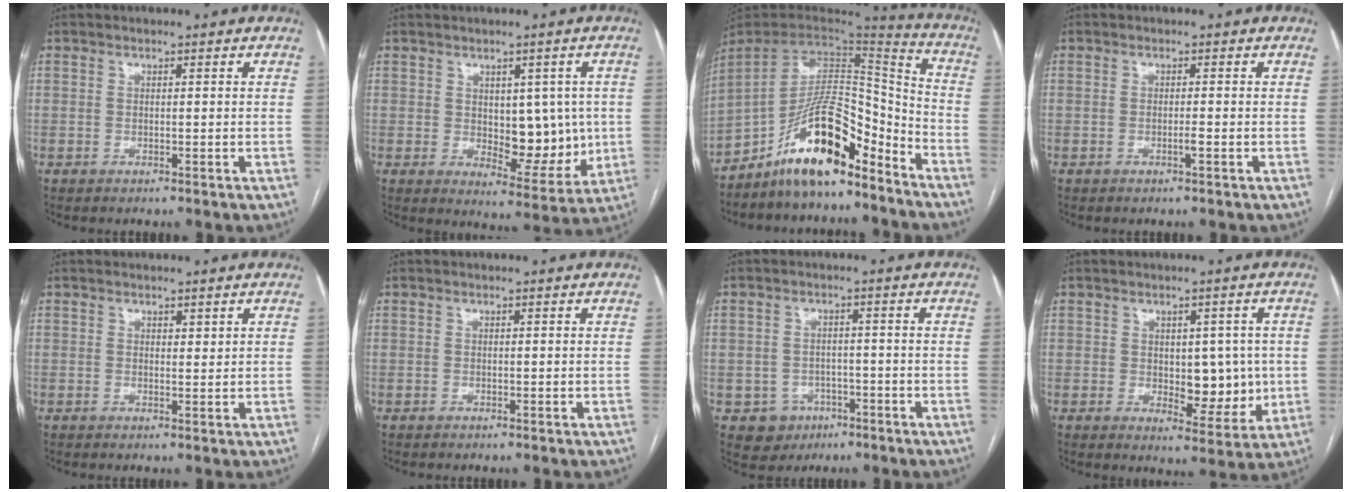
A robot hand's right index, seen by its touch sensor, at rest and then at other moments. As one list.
[{"total": 9.0, "force": [0.3, 4.9, 7.5], "torque": [-0.085, 0.000, 0.022]}, {"total": 15.7, "force": [-11.5, 4.2, 9.7], "torque": [-0.160, 0.032, -0.200]}, {"total": 0.9, "force": [-0.4, -0.1, 0.8], "torque": [-0.020, -0.001, -0.006]}, {"total": 1.0, "force": [0.8, 0.5, 0.5], "torque": [-0.004, -0.004, 0.010]}, {"total": 0.0}, {"total": 4.8, "force": [-2.2, 4.2, 0.6], "torque": [-0.002, 0.012, -0.025]}, {"total": 7.5, "force": [0.1, 4.1, 6.2], "torque": [-0.070, 0.001, 0.014]}]